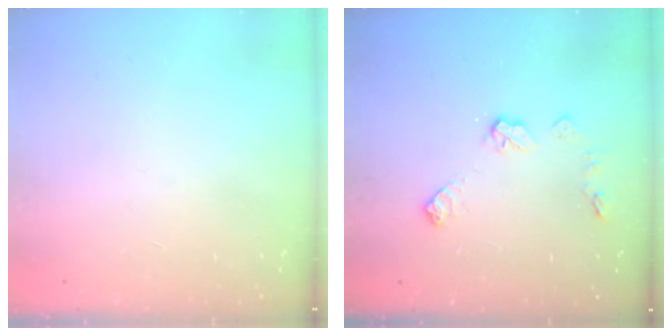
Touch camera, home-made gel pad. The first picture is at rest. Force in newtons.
{"total": 8.4, "press": 8.4, "slide": 0.3}